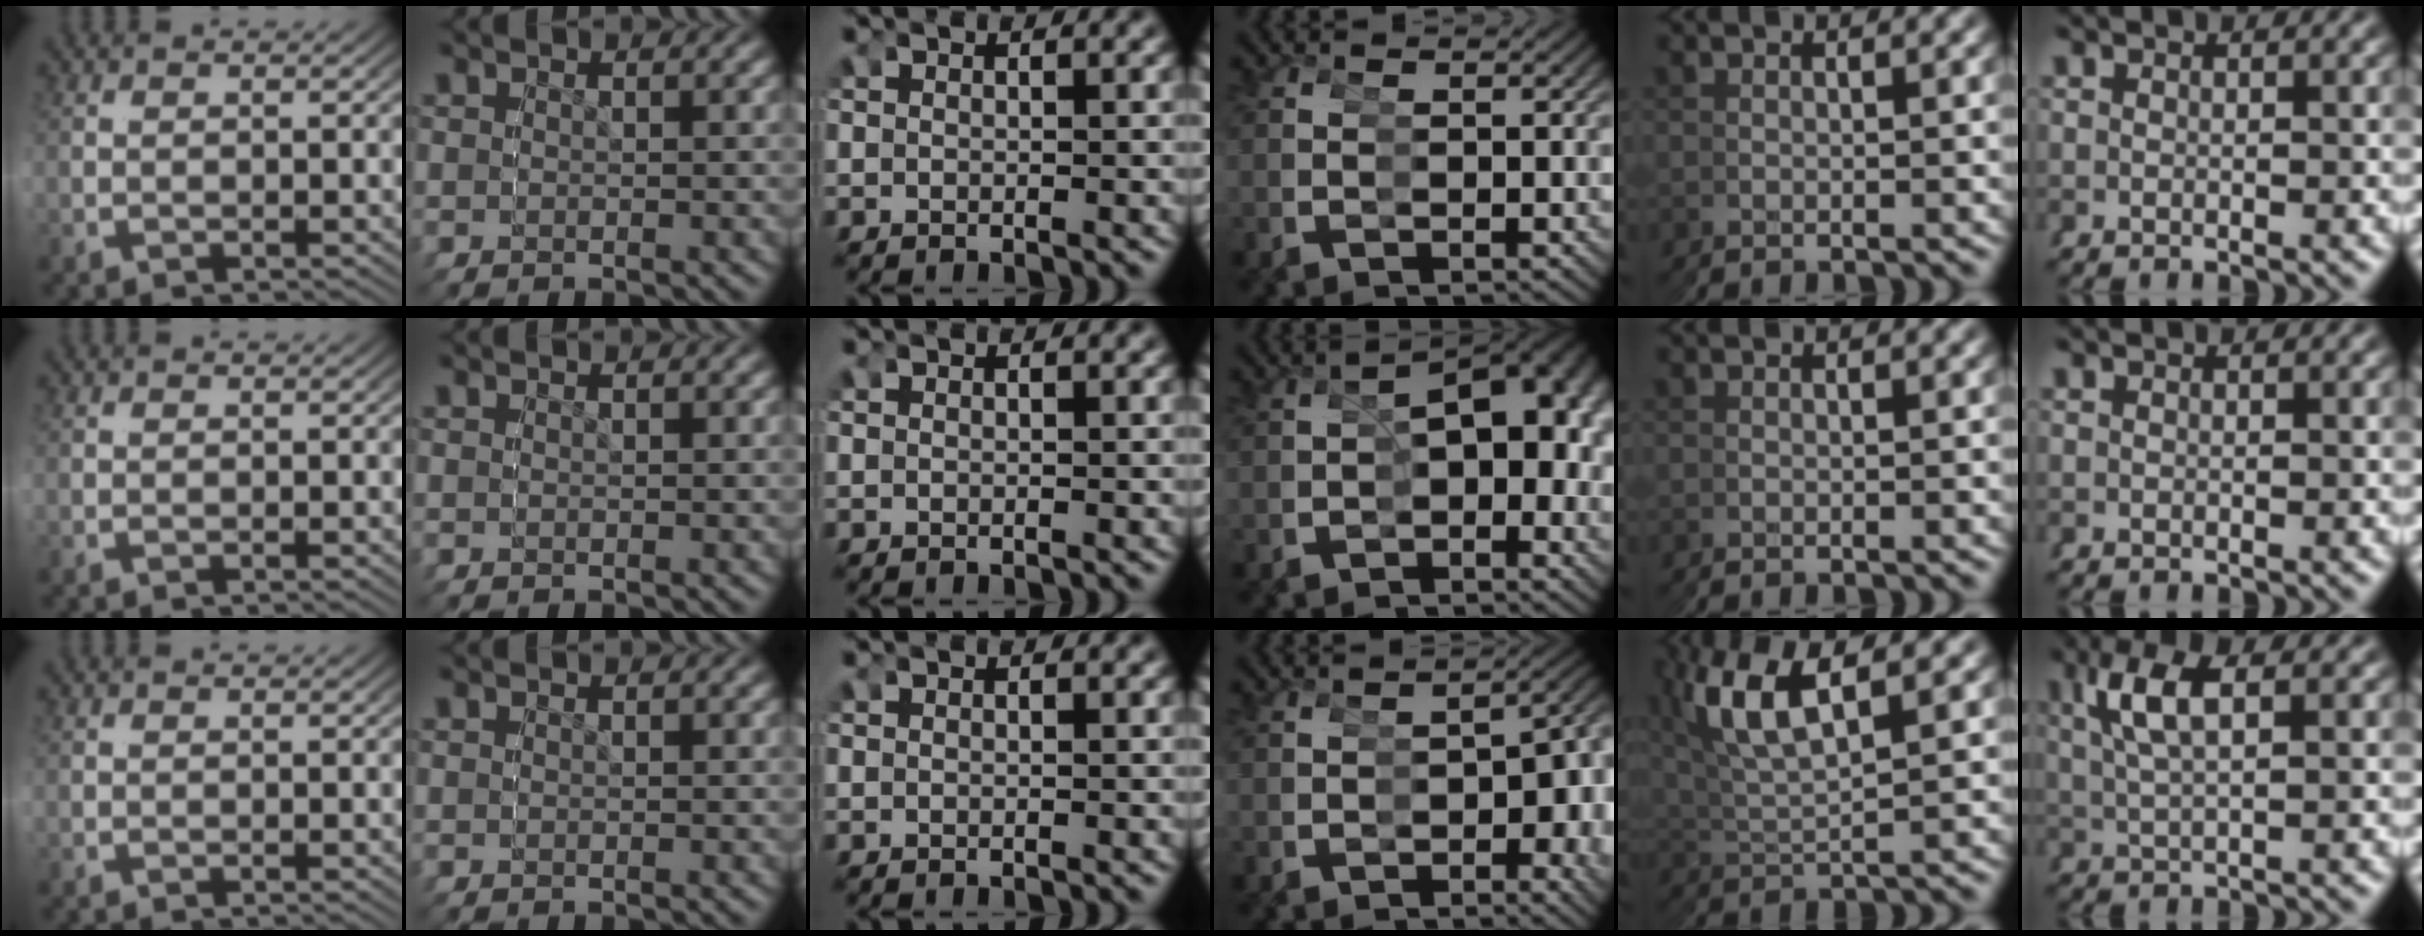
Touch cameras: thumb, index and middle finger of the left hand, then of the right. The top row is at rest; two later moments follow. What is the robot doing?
{"motion": "grasp_and_lifting", "object": "cubes"}